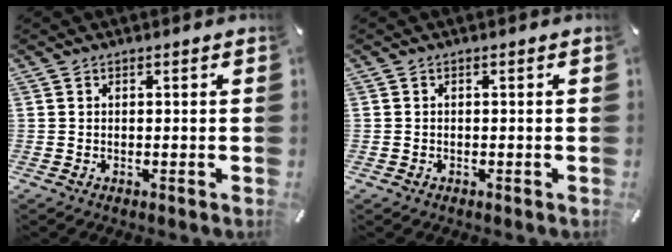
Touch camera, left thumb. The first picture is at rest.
{"total": 0.6, "force": [-0.2, 0.5, 0.2], "torque": [-0.002, 0.003, -0.007]}